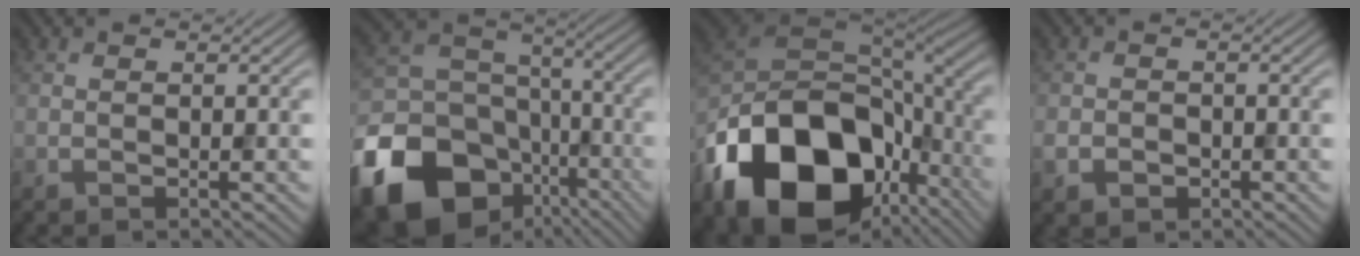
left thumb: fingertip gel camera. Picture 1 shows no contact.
{"total": 22.4, "force": [-11.3, 16.9, 9.5], "torque": [-0.235, -0.084, -0.178]}
{"total": 21.0, "force": [-8.6, 13.6, 13.5], "torque": [-0.293, -0.044, -0.132]}
{"total": 2.5, "force": [-1.1, 2.1, 1.0], "torque": [-0.026, -0.008, -0.025]}